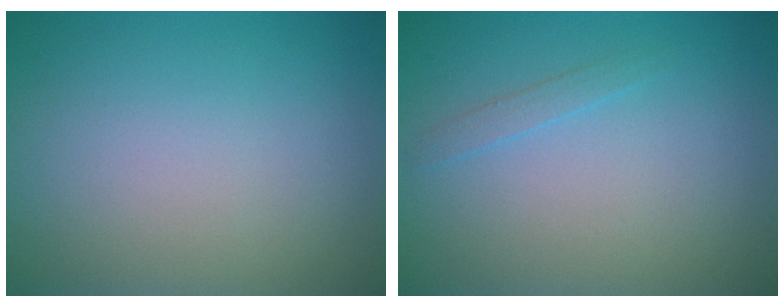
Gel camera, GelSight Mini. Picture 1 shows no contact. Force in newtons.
{"total": 0.9, "press": 0.9, "slide": 0.0}